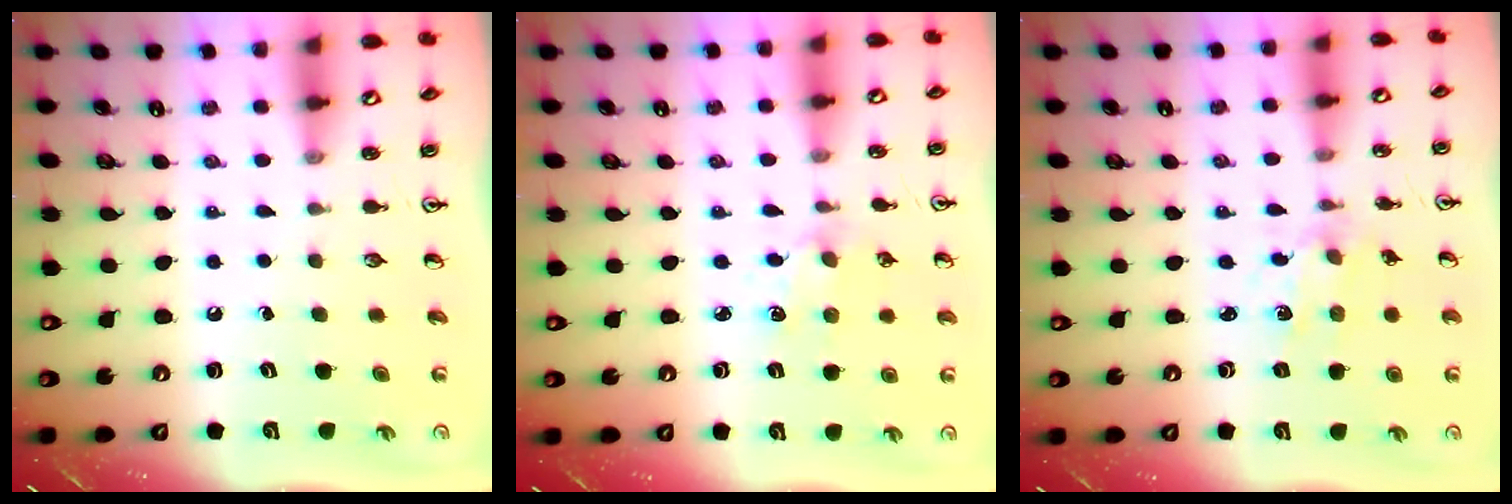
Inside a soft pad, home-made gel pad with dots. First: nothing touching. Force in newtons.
{"total": 3.4, "press": 3.4, "slide": 0.4}
{"total": 1.7, "press": 1.7, "slide": 0.0}